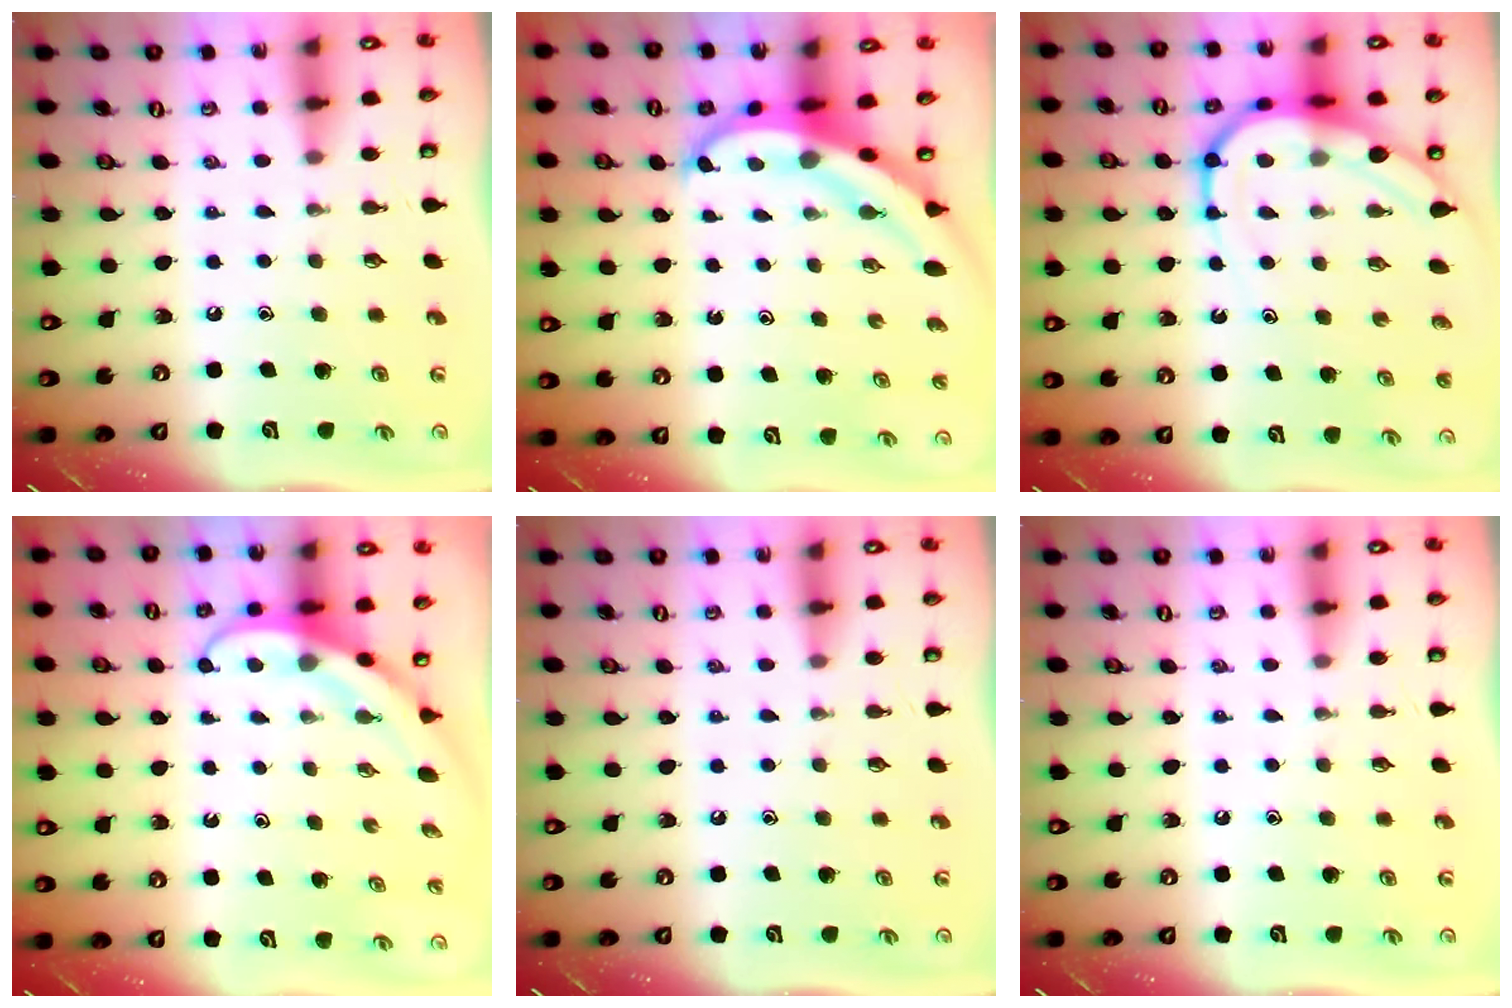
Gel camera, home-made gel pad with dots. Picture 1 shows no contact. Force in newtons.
{"total": 5.7, "press": 5.7, "slide": 0.6}
{"total": 11.3, "press": 11.3, "slide": 1.1}
{"total": 3.9, "press": 3.9, "slide": 0.2}
{"total": 0.0}
{"total": 0.0}